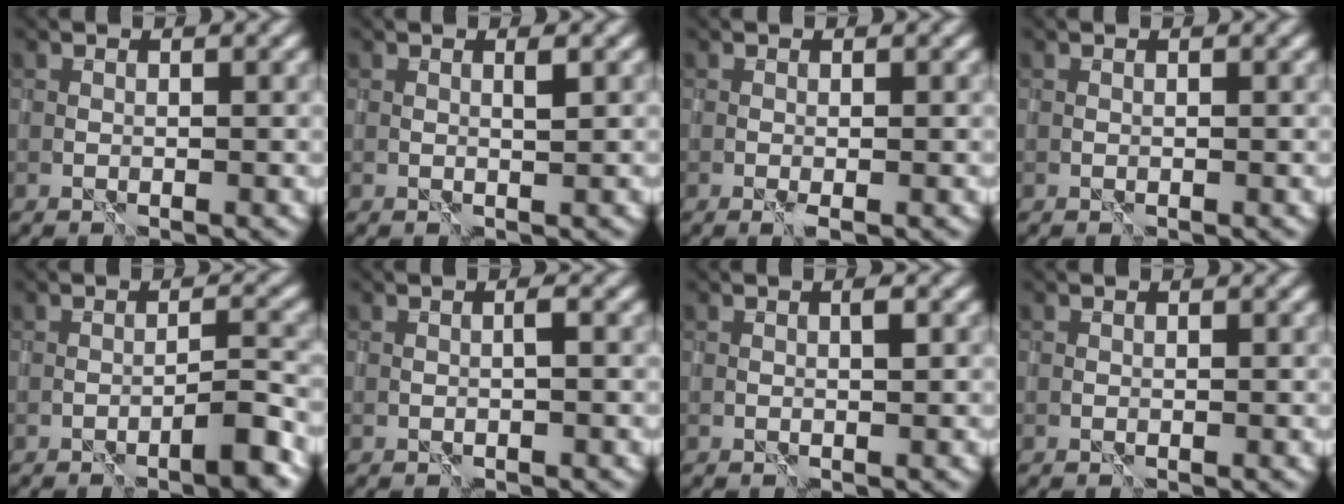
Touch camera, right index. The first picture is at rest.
{"total": 0.7, "force": [0.3, 0.0, 0.6], "torque": [-0.011, 0.001, 0.004]}
{"total": 0.8, "force": [-0.4, 0.0, 0.6], "torque": [-0.015, -0.004, -0.006]}
{"total": 0.0}
{"total": 3.2, "force": [-1.9, 0.4, 2.6], "torque": [-0.035, 0.012, -0.034]}
{"total": 0.8, "force": [-0.1, 0.0, 0.8], "torque": [-0.014, 0.002, -0.001]}
{"total": 0.8, "force": [0.2, 0.0, 0.8], "torque": [-0.013, 0.003, 0.002]}
{"total": 0.0}